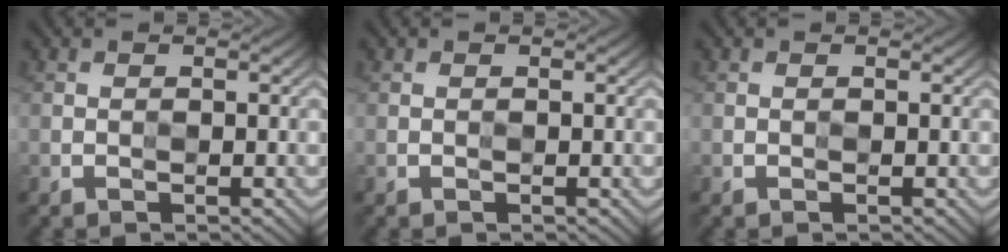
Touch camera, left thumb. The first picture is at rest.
{"total": 0.0}
{"total": 0.0}